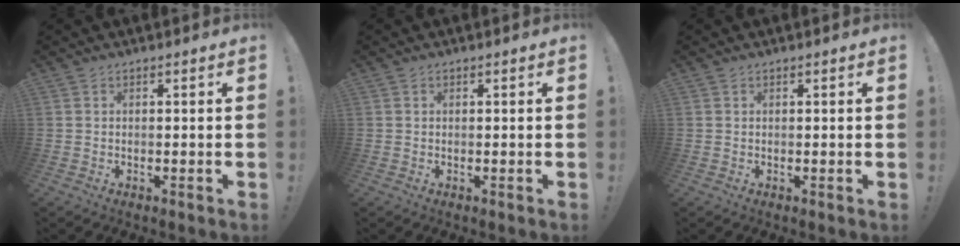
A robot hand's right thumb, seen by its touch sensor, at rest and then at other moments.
{"total": 0.0}
{"total": 0.0}